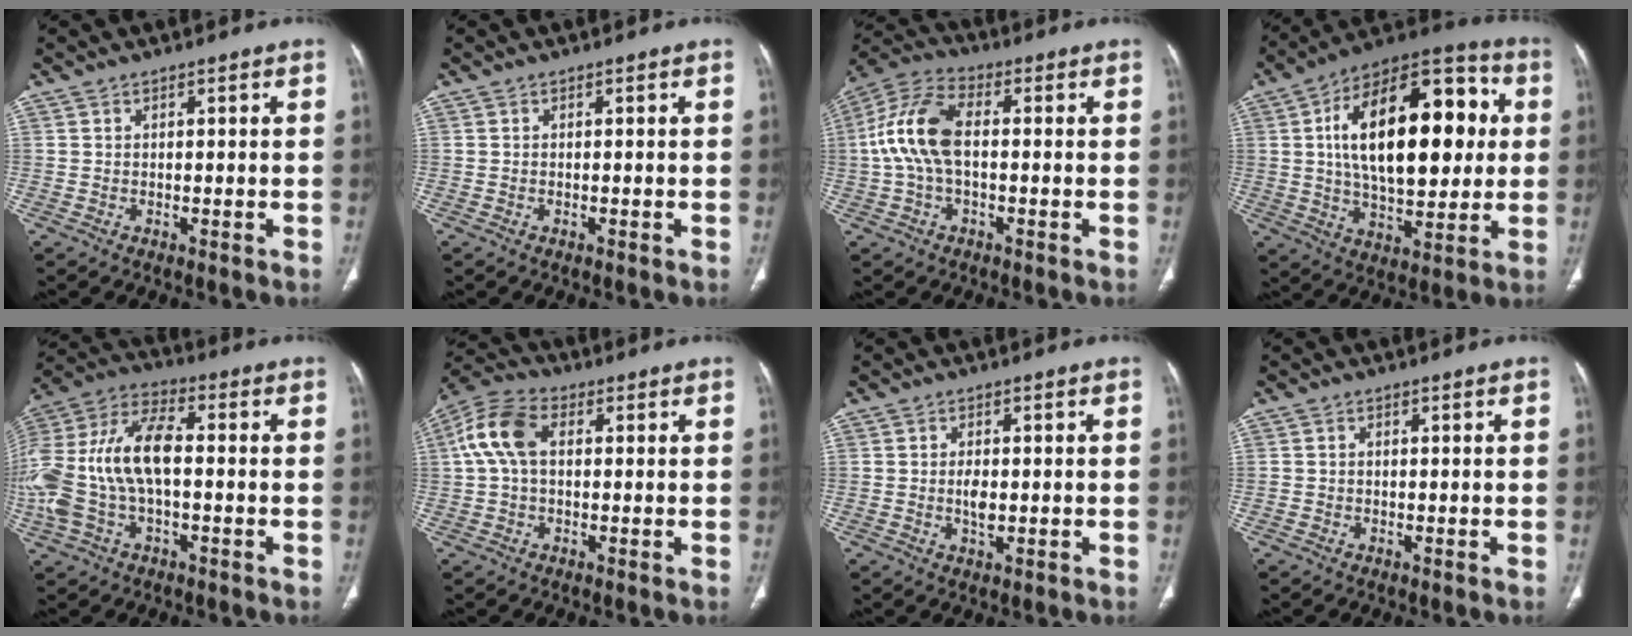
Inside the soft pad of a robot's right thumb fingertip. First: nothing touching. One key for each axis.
{"total": 0.0}
{"total": 11.9, "fx": 0.0, "fy": 6.4, "fz": 10.1, "tx": -0.220, "ty": 0.033, "tz": -0.007}
{"total": 27.5, "fx": 4.1, "fy": 14.2, "fz": 23.2, "tx": -0.339, "ty": 0.018, "tz": 0.059}
{"total": 20.4, "fx": -1.2, "fy": 10.8, "fz": 17.3, "tx": -0.396, "ty": 0.035, "tz": -0.021}
{"total": 9.3, "fx": 1.4, "fy": 5.8, "fz": 7.1, "tx": -0.155, "ty": 0.030, "tz": 0.021}
{"total": 3.0, "fx": -0.2, "fy": 1.6, "fz": 2.5, "tx": -0.046, "ty": -0.001, "tz": -0.004}
{"total": 0.7, "fx": -0.2, "fy": 0.7, "fz": 0.1, "tx": 0.002, "ty": 0.005, "tz": -0.005}